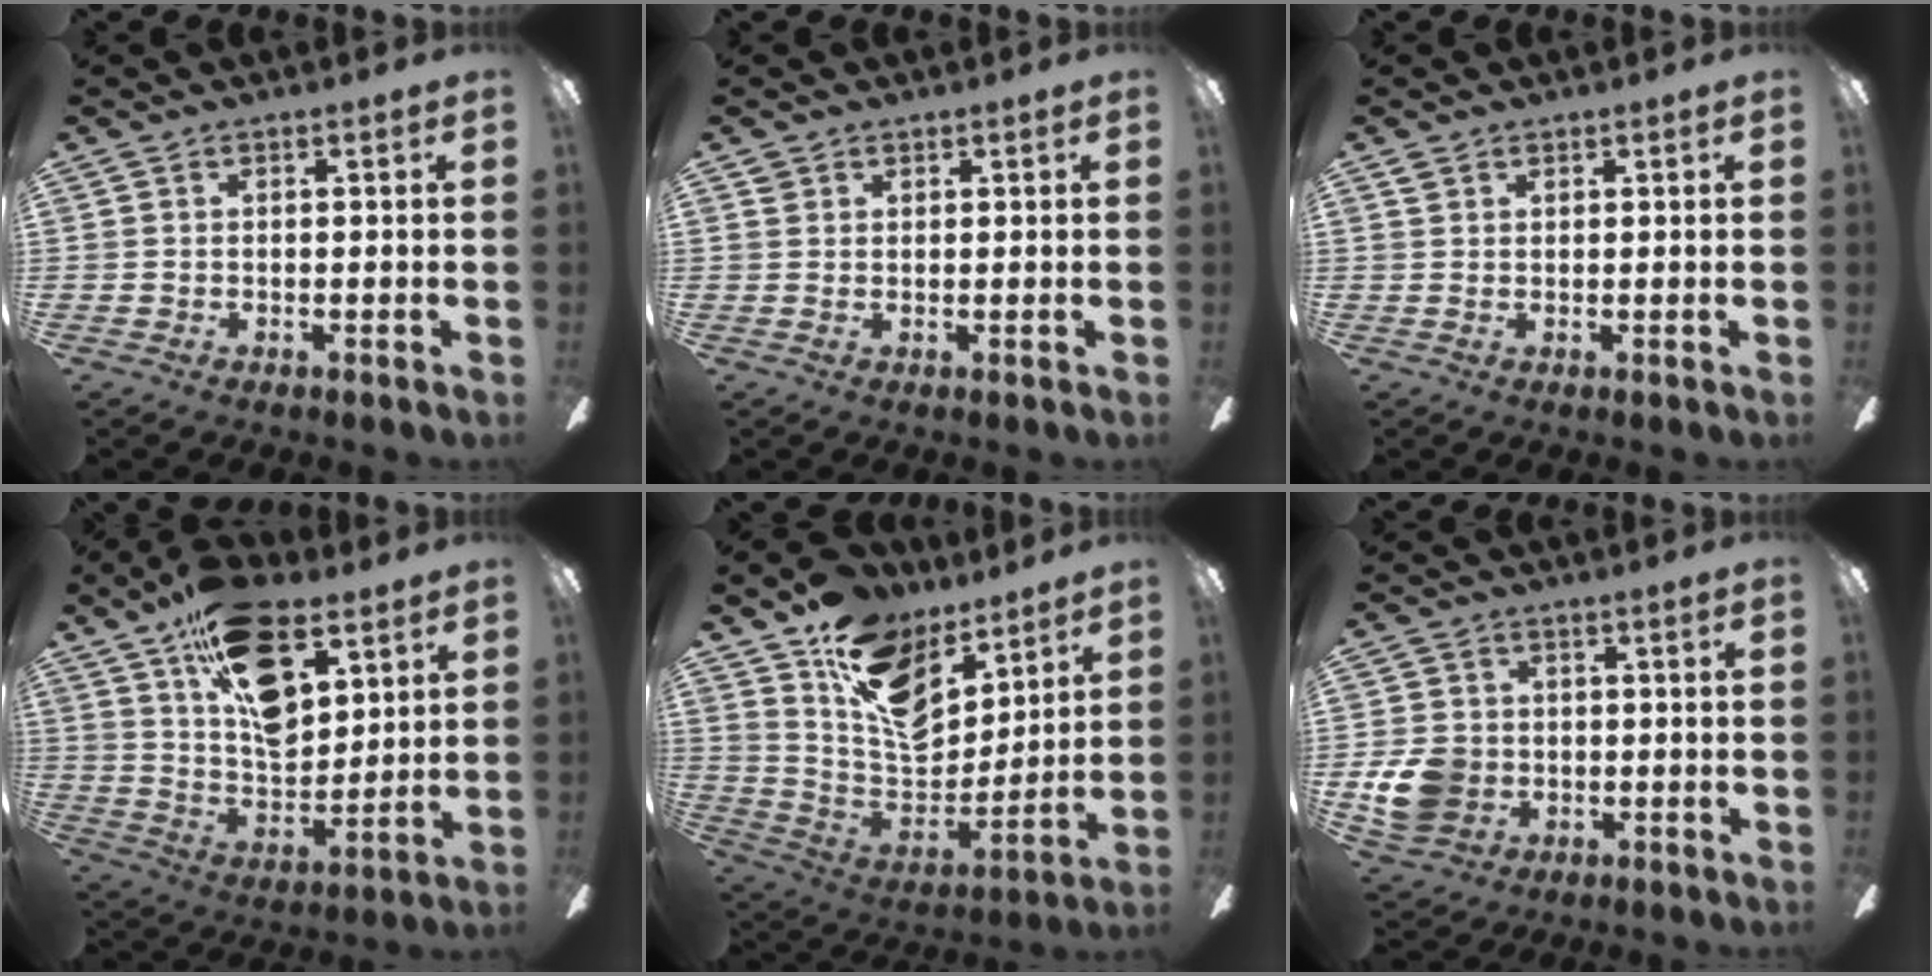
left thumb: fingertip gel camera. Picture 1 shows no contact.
{"total": 1.3, "force": [1.0, 0.9, 0.1], "torque": [0.005, -0.001, 0.017]}
{"total": 1.4, "force": [1.0, 0.8, 0.5], "torque": [-0.003, -0.002, 0.017]}
{"total": 20.2, "force": [10.7, 11.1, 13.0], "torque": [-0.211, -0.041, 0.192]}
{"total": 16.5, "force": [10.3, 9.6, 8.6], "torque": [-0.154, -0.063, 0.192]}
{"total": 9.2, "force": [-1.5, 8.0, 4.3], "torque": [-0.094, 0.019, -0.026]}